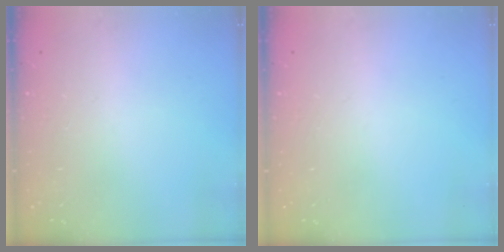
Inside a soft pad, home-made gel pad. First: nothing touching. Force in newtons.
{"total": 0.0}